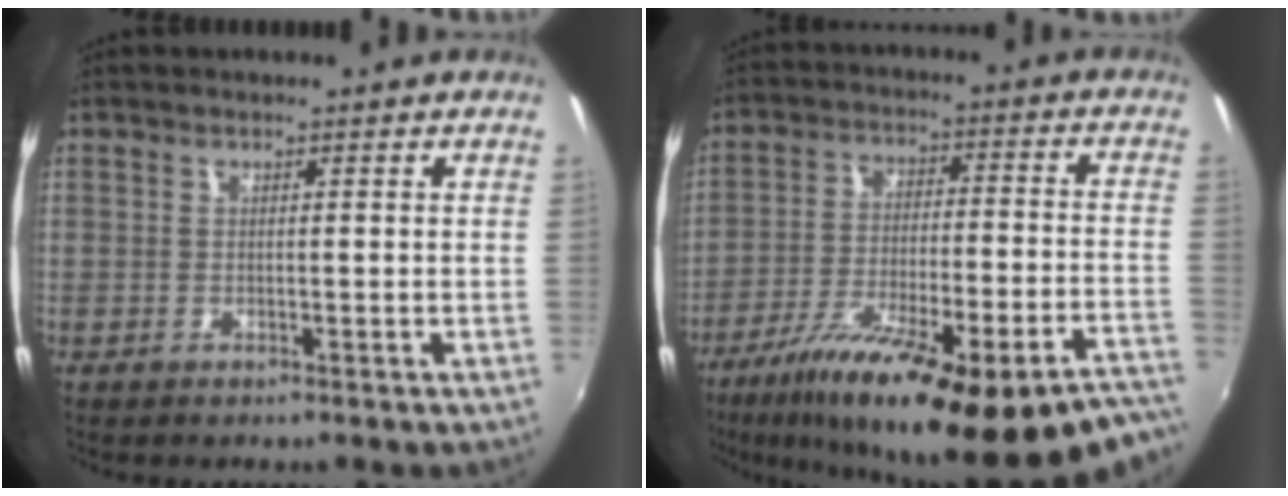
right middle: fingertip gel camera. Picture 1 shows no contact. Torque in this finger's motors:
{"motor_torque": [2.14, 0.00, 0.52, 0.21]}